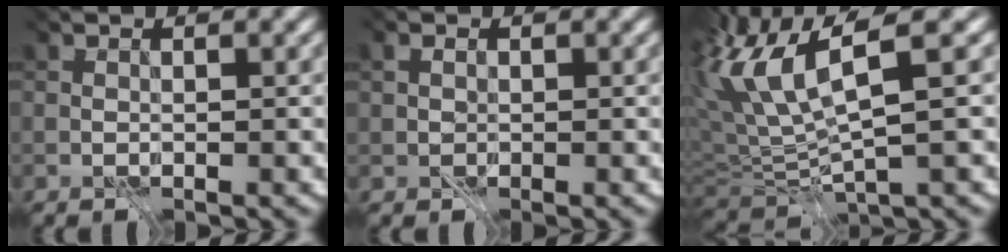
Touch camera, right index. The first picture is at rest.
{"total": 0.8, "force": [-0.8, 0.1, -0.3], "torque": [-0.008, -0.008, 0.001]}
{"total": 6.4, "force": [0.7, 0.6, 6.3], "torque": [-0.145, -0.003, 0.035]}